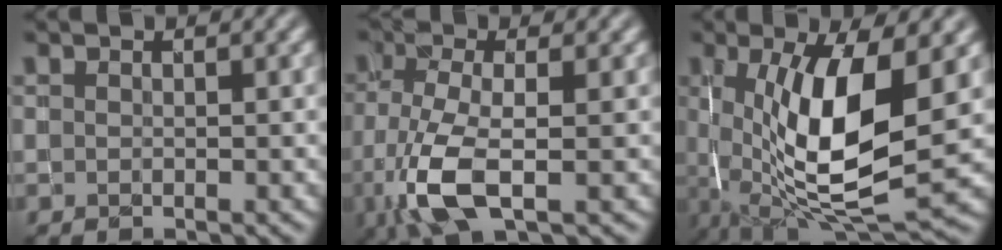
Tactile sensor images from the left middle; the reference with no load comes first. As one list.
[{"total": 5.9, "force": [-2.3, 2.0, 5.0], "torque": [-0.120, -0.006, -0.047]}, {"total": 11.4, "force": [0.2, 3.9, 10.7], "torque": [-0.190, -0.015, 0.009]}]